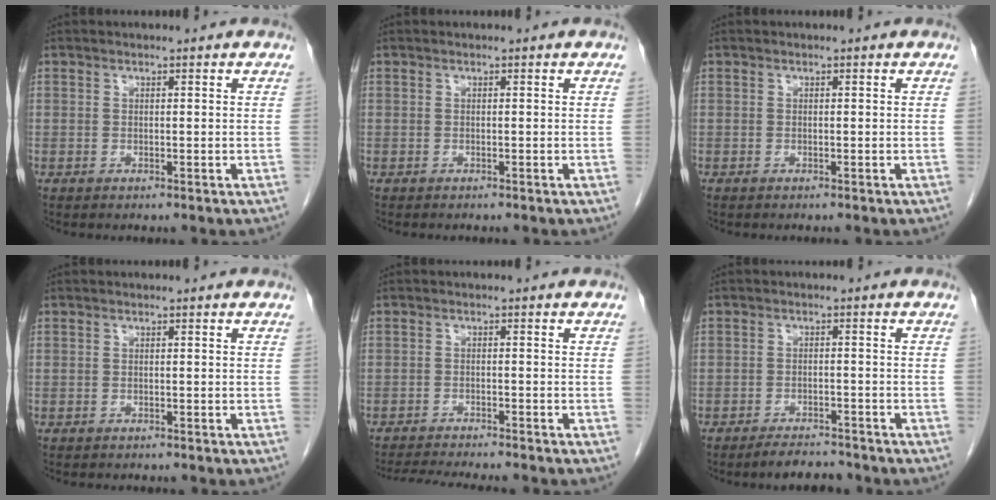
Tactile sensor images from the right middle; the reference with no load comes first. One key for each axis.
{"total": 0.8, "fx": -0.7, "fy": 0.3, "fz": 0.3, "tx": -0.009, "ty": -0.001, "tz": -0.006}
{"total": 0.0}
{"total": 1.4, "fx": -1.2, "fy": 0.5, "fz": 0.5, "tx": -0.012, "ty": -0.003, "tz": -0.010}
{"total": 8.7, "fx": -7.9, "fy": 0.3, "fz": 3.5, "tx": -0.049, "ty": -0.012, "tz": -0.120}
{"total": 3.8, "fx": -3.6, "fy": 1.0, "fz": 0.9, "tx": -0.016, "ty": -0.005, "tz": -0.058}